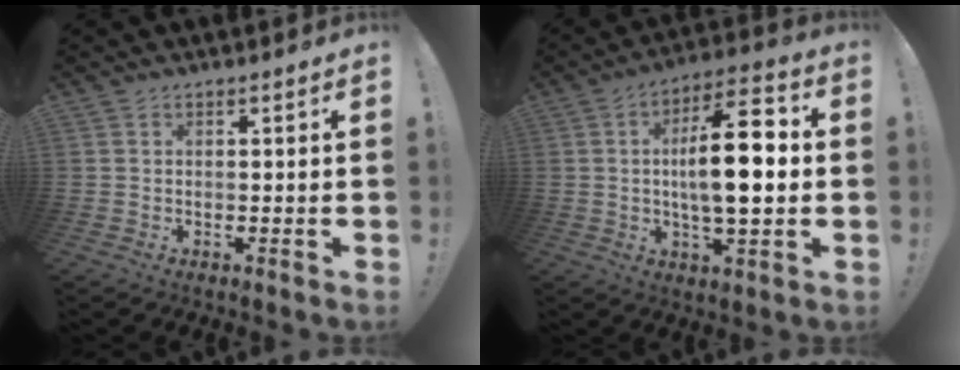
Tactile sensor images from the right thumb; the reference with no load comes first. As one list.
[{"total": 16.6, "force": [0.3, 5.3, 15.7], "torque": [-0.259, 0.001, -0.008]}]